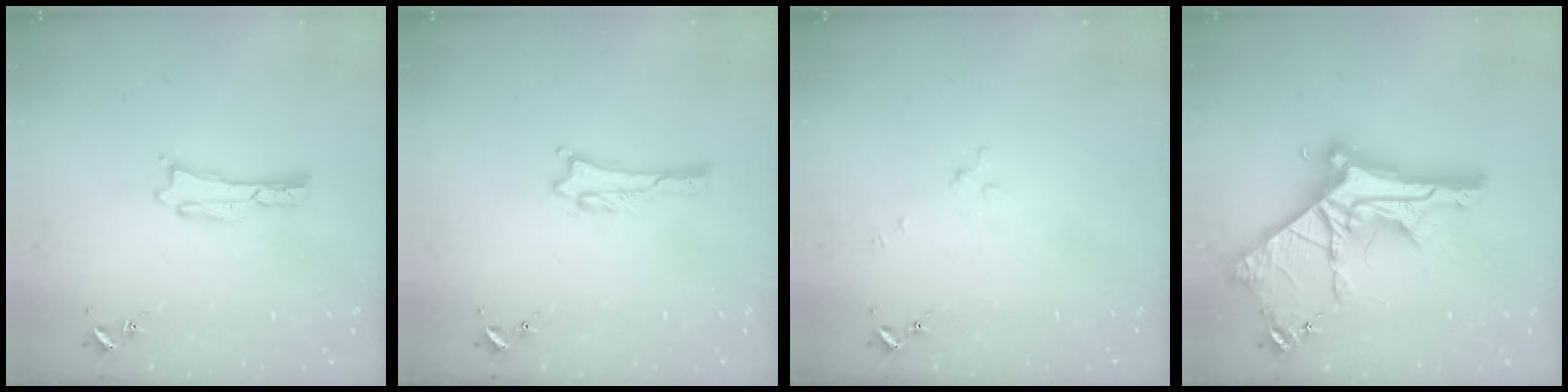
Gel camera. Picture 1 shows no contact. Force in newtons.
{"total": 1.0, "press": 1.0, "slide": 0.1}
{"total": 1.7, "press": 1.7, "slide": 0.3}
{"total": 12.0, "press": 12.0, "slide": 1.3}